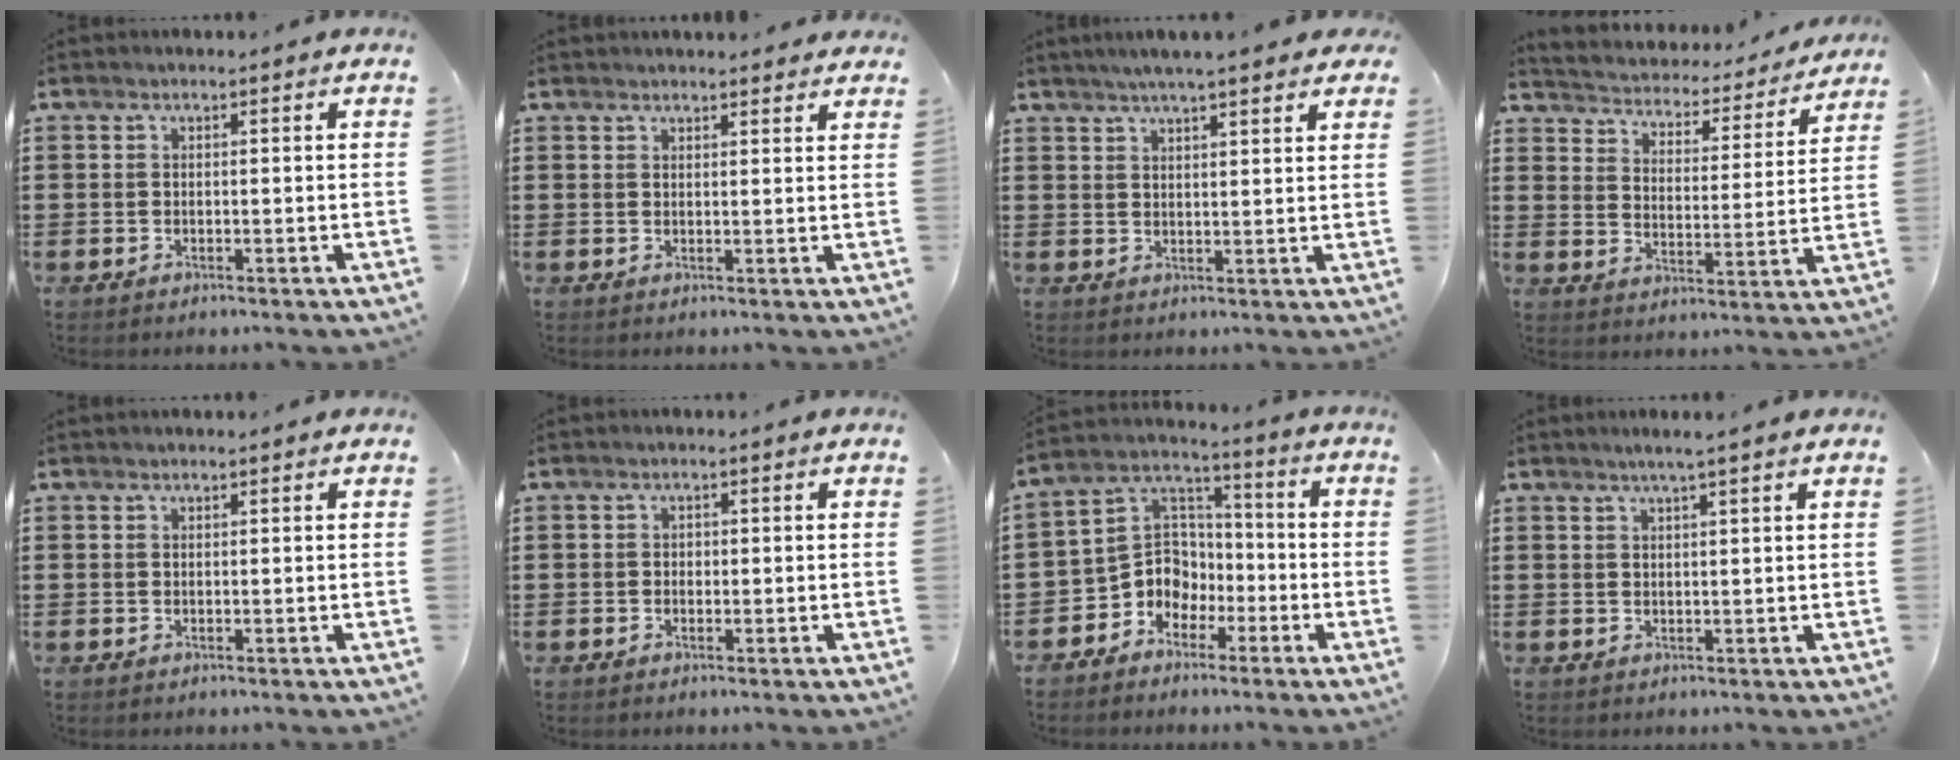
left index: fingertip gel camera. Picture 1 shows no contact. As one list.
[{"total": 1.8, "force": [1.8, 0.2, 0.0], "torque": [-0.006, 0.002, 0.035]}, {"total": 3.6, "force": [3.2, -0.1, 1.7], "torque": [-0.043, 0.001, 0.056]}, {"total": 2.6, "force": [2.6, 0.4, -0.2], "torque": [-0.018, -0.031, 0.033]}, {"total": 0.0}, {"total": 0.7, "force": [-0.2, 0.6, 0.2], "torque": [-0.007, 0.002, -0.005]}, {"total": 7.1, "force": [-3.7, 5.9, 1.4], "torque": [-0.057, 0.007, -0.079]}, {"total": 1.7, "force": [1.3, -0.4, 1.0], "torque": [-0.020, 0.000, 0.023]}]